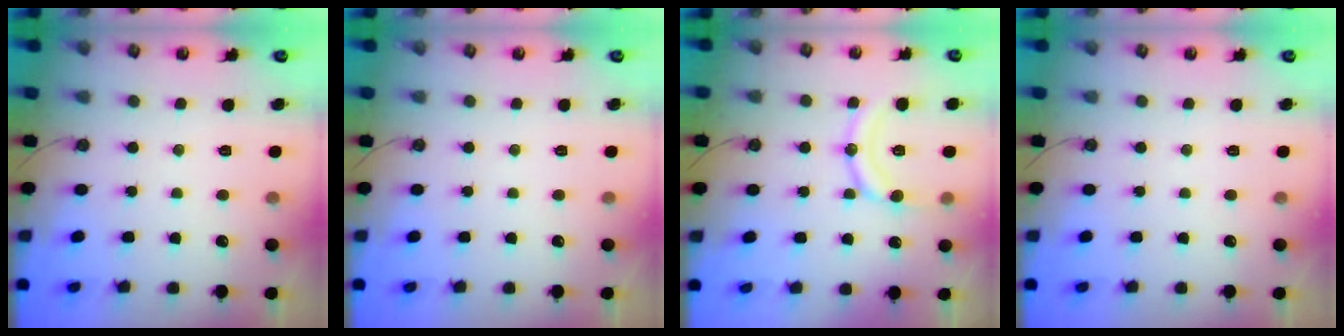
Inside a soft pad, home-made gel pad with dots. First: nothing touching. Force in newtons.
{"total": 0.0}
{"total": 12.2, "press": 12.2, "slide": 1.1}
{"total": 0.0}